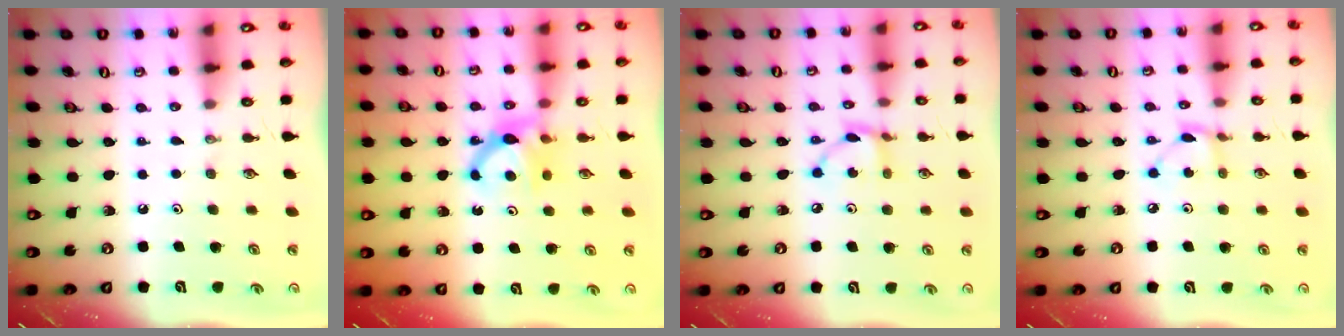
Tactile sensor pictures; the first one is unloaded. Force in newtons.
{"total": 7.5, "press": 7.5, "slide": 0.5}
{"total": 6.1, "press": 6.1, "slide": 0.3}
{"total": 2.9, "press": 2.9, "slide": 0.1}